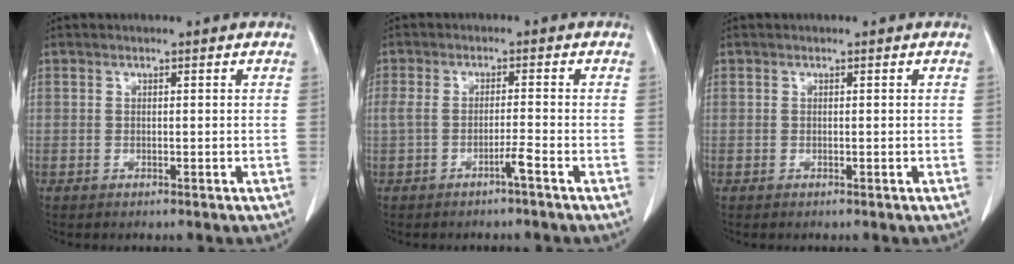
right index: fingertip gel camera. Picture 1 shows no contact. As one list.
[{"total": 2.6, "force": [-1.3, -0.2, 2.2], "torque": [-0.043, 0.009, -0.022]}, {"total": 0.0}]